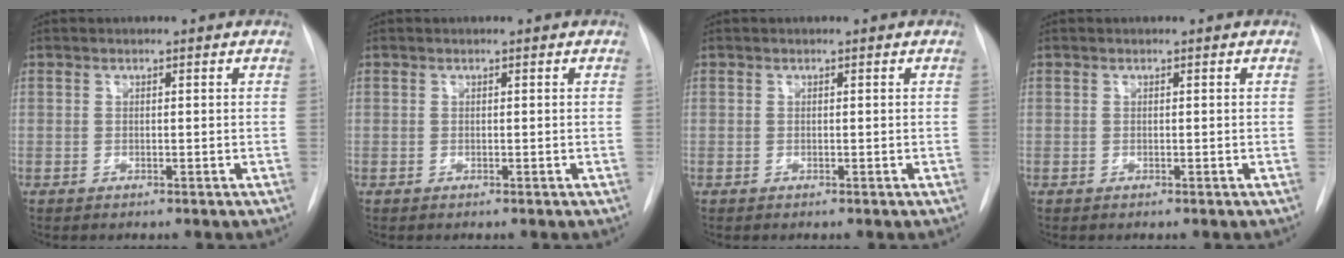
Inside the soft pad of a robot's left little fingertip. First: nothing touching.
{"total": 0.0}
{"total": 0.0}
{"total": 0.0}